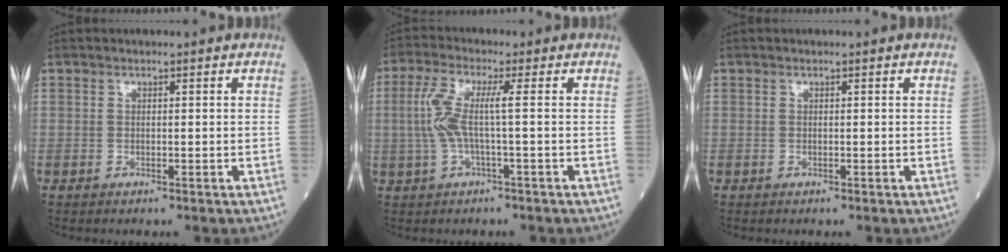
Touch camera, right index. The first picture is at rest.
{"total": 5.6, "force": [0.0, 0.3, 5.6], "torque": [-0.135, 0.016, 0.000]}
{"total": 0.0}